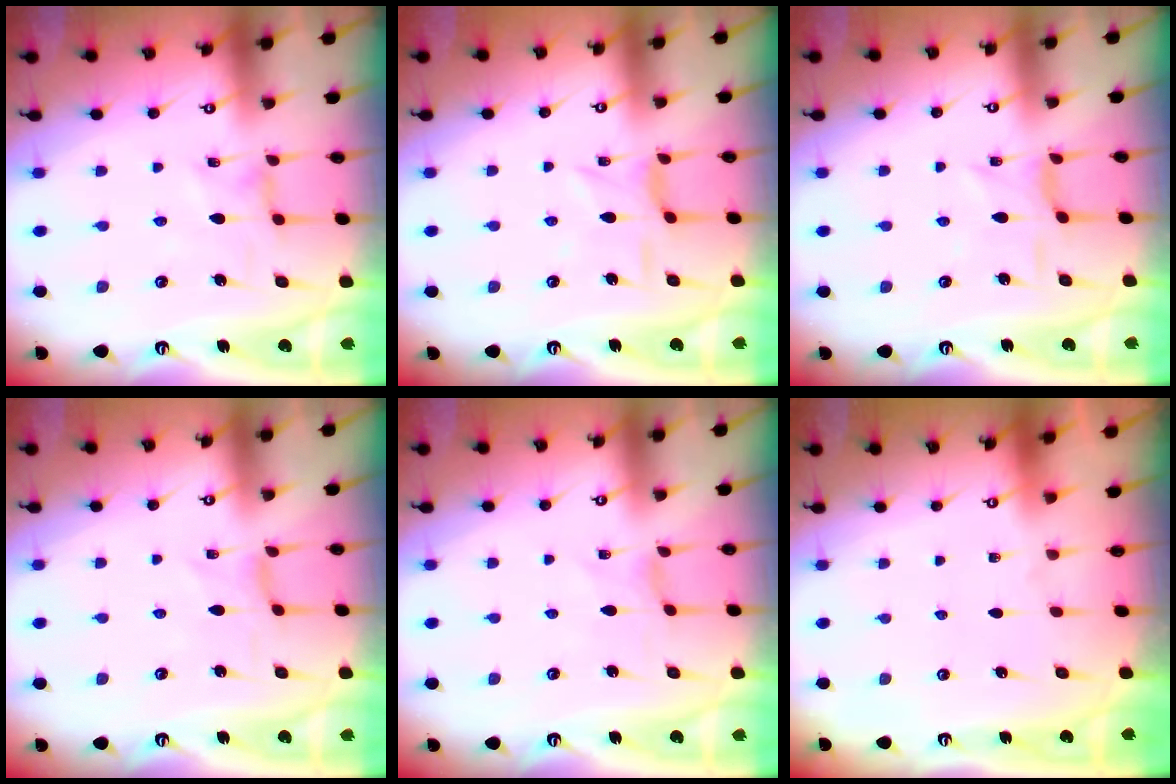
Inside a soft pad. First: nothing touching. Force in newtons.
{"total": 3.2, "press": 3.2, "slide": 0.4}
{"total": 3.2, "press": 3.1, "slide": 0.7}
{"total": 0.0}
{"total": 0.0}
{"total": 0.0}